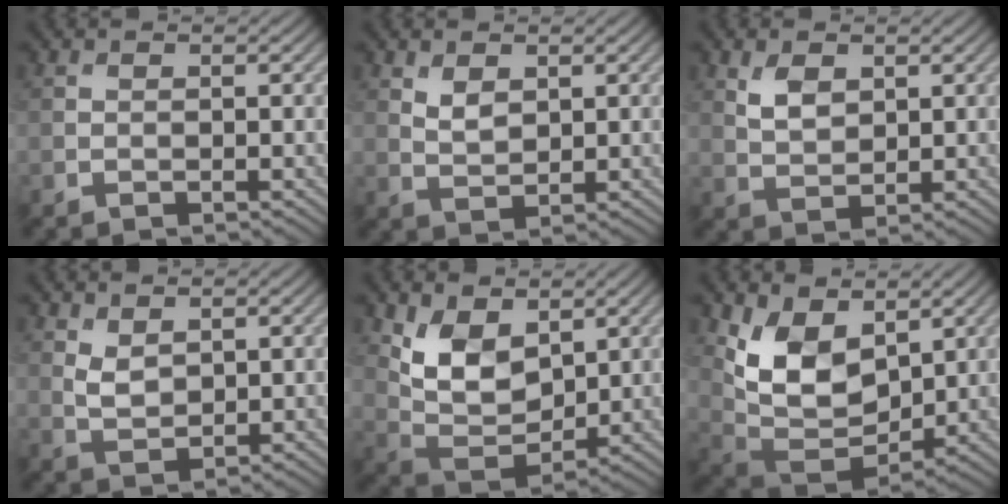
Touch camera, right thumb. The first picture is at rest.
{"total": 2.5, "force": [1.3, 1.4, 1.6], "torque": [-0.038, -0.005, 0.031]}
{"total": 3.4, "force": [1.6, 2.0, 2.2], "torque": [-0.050, -0.004, 0.034]}
{"total": 2.6, "force": [1.4, 1.5, 1.6], "torque": [-0.042, -0.006, 0.033]}
{"total": 7.9, "force": [3.6, 4.7, 5.1], "torque": [-0.110, -0.017, 0.068]}
{"total": 9.8, "force": [4.2, 6.0, 6.4], "torque": [-0.146, -0.016, 0.079]}